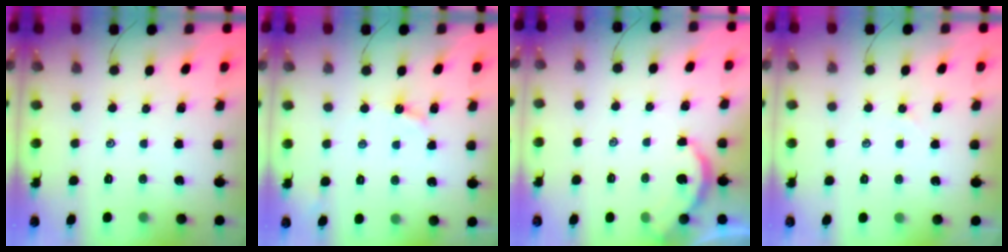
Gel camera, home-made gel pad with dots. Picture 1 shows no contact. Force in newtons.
{"total": 3.3, "press": 3.3, "slide": 0.1}
{"total": 2.6, "press": 2.6, "slide": 0.2}
{"total": 1.7, "press": 1.7, "slide": 0.3}